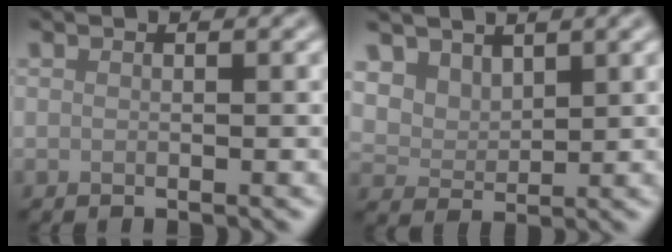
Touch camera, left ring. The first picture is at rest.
{"total": 3.3, "force": [2.4, 1.9, 1.2], "torque": [-0.033, -0.014, 0.057]}